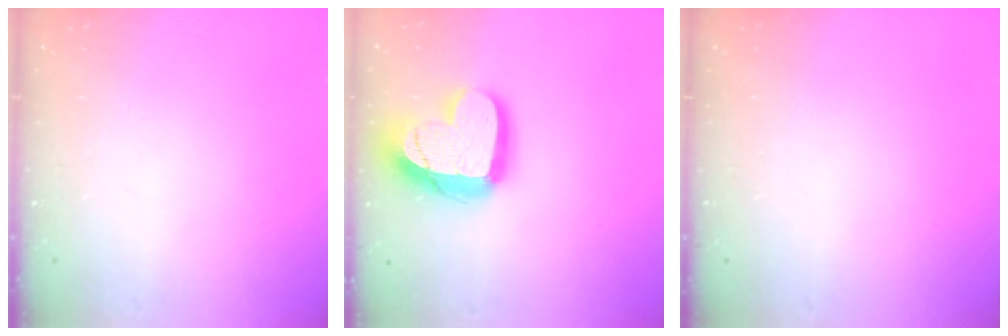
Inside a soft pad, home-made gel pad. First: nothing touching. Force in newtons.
{"total": 19.3, "press": 19.2, "slide": 1.7}
{"total": 0.0}